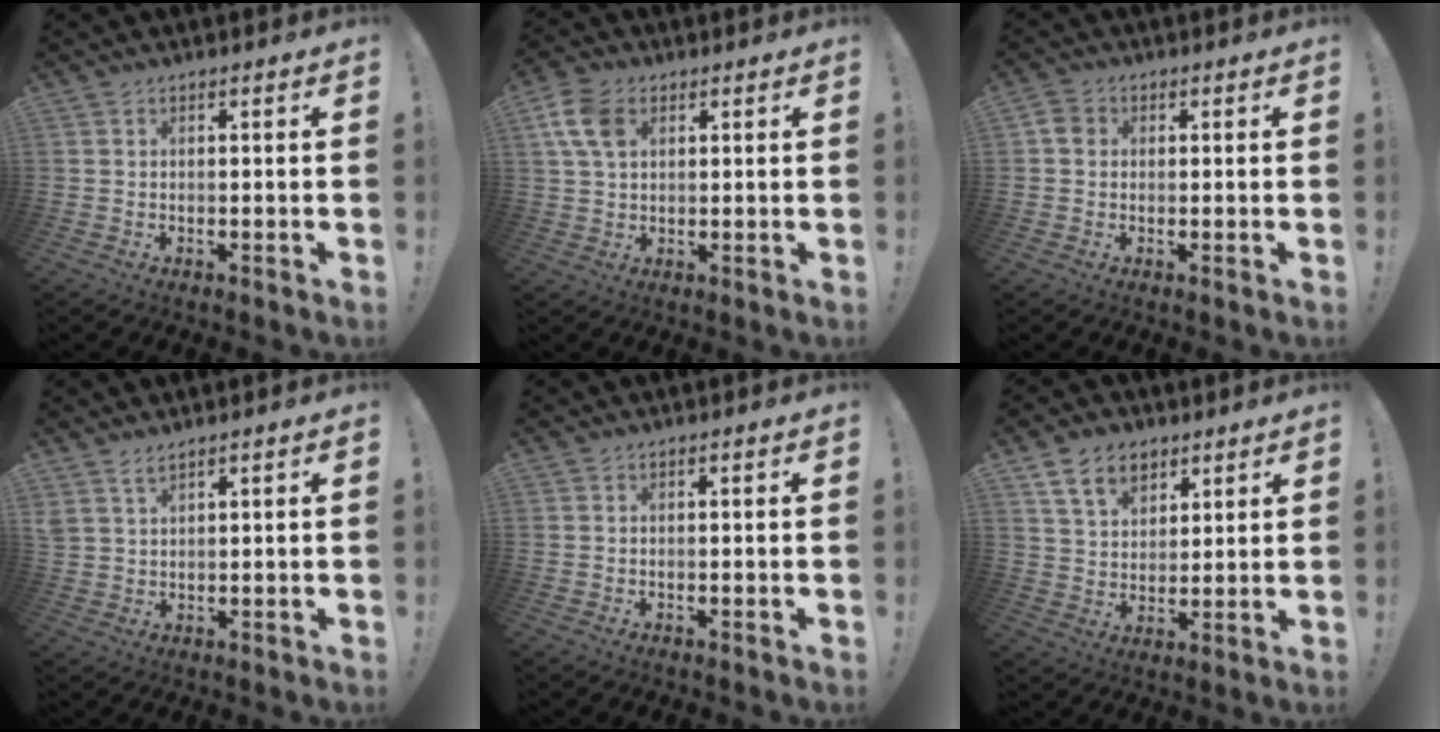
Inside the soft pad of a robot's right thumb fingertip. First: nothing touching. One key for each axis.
{"total": 9.4, "fx": 3.2, "fy": 6.6, "fz": 6.0, "tx": -0.117, "ty": 0.002, "tz": 0.064}
{"total": 3.5, "fx": 0.4, "fy": 3.0, "fz": 1.9, "tx": -0.029, "ty": 0.009, "tz": 0.009}
{"total": 3.0, "fx": 2.5, "fy": 0.6, "fz": 1.6, "tx": -0.032, "ty": -0.016, "tz": 0.046}
{"total": 0.0}
{"total": 11.3, "fx": 6.7, "fy": 7.5, "fz": 5.3, "tx": -0.083, "ty": -0.027, "tz": 0.128}